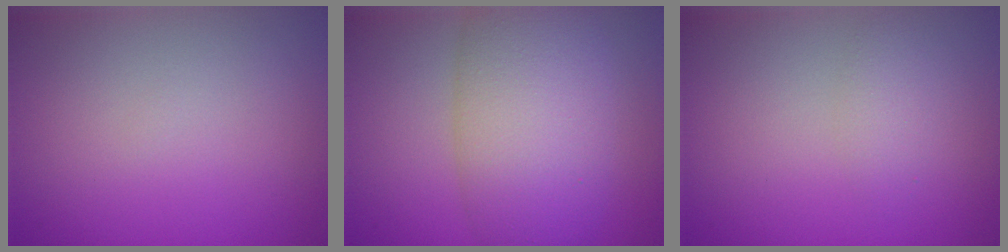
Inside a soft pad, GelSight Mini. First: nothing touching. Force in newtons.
{"total": 8.7, "press": 8.6, "slide": 0.2}
{"total": 1.3, "press": 1.3, "slide": 0.0}